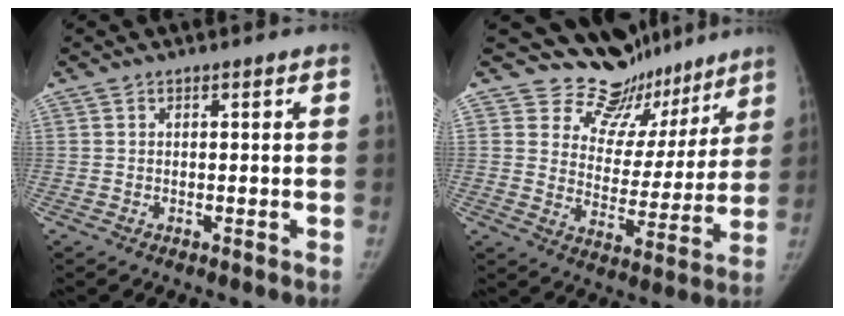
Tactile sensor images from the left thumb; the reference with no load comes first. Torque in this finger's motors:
{"motor_torque": [-0.11, 0.04, -0.16, 0.11, -0.07]}